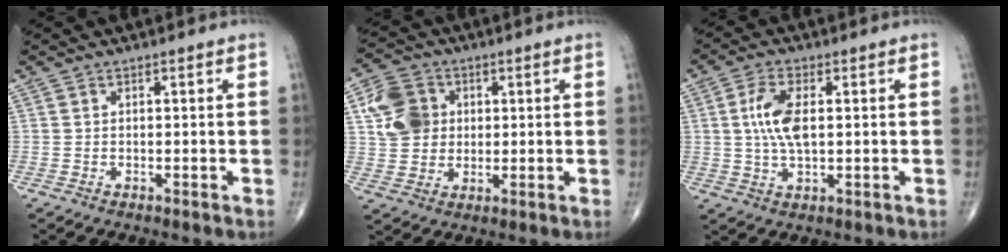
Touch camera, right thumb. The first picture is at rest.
{"total": 9.6, "force": [2.1, 8.0, 4.8], "torque": [-0.069, 0.003, 0.034]}
{"total": 7.7, "force": [0.9, 3.5, 6.8], "torque": [-0.144, 0.001, 0.017]}